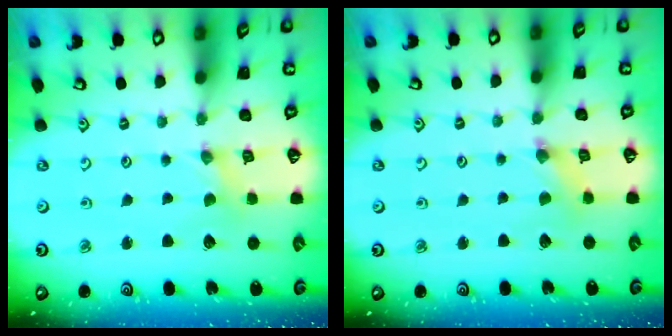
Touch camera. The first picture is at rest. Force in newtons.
{"total": 1.5, "press": 1.5, "slide": 0.2}